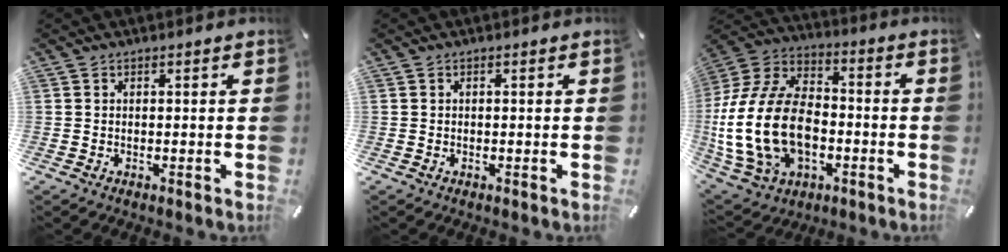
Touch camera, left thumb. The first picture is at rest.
{"total": 0.0}
{"total": 21.7, "force": [-4.4, 15.3, 14.8], "torque": [-0.313, 0.019, -0.072]}